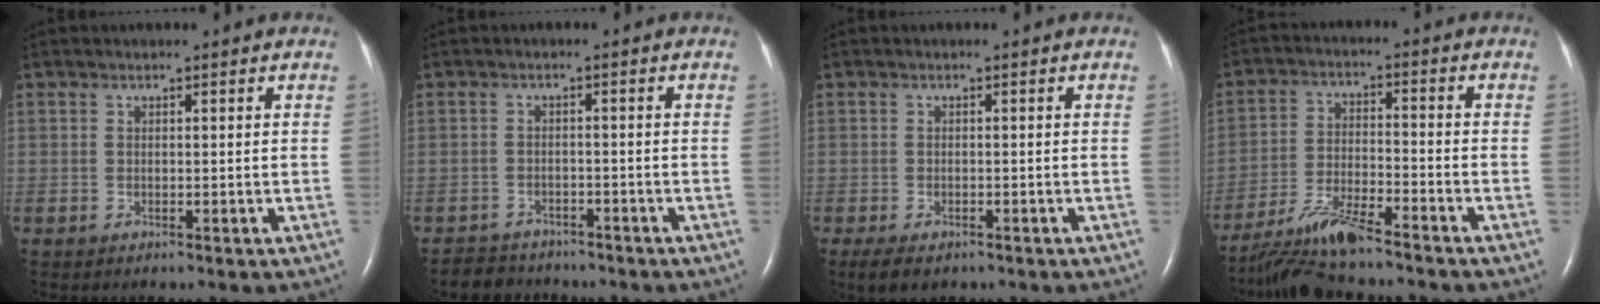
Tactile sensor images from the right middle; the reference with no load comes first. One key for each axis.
{"total": 4.4, "fx": -4.0, "fy": 1.7, "fz": -0.1, "tx": -0.001, "ty": -0.005, "tz": -0.063}
{"total": 3.4, "fx": -2.2, "fy": 1.5, "fz": 2.1, "tx": -0.040, "ty": -0.010, "tz": -0.030}
{"total": 8.4, "fx": -7.5, "fy": 0.2, "fz": 3.7, "tx": -0.077, "ty": -0.018, "tz": -0.137}